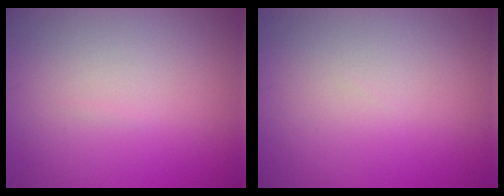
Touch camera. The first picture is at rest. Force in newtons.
{"total": 0.0}